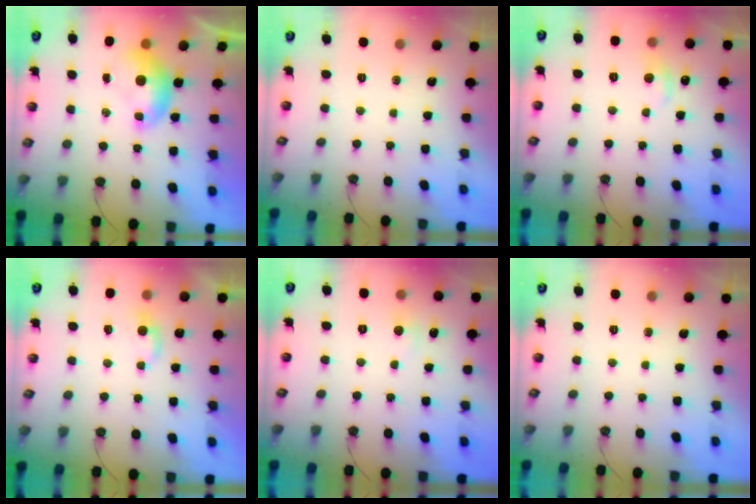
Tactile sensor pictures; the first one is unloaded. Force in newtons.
{"total": 0.0}
{"total": 1.4, "press": 1.1, "slide": 0.9}
{"total": 2.2, "press": 2.2, "slide": 0.5}
{"total": 2.7, "press": 2.7, "slide": 0.3}
{"total": 0.0}